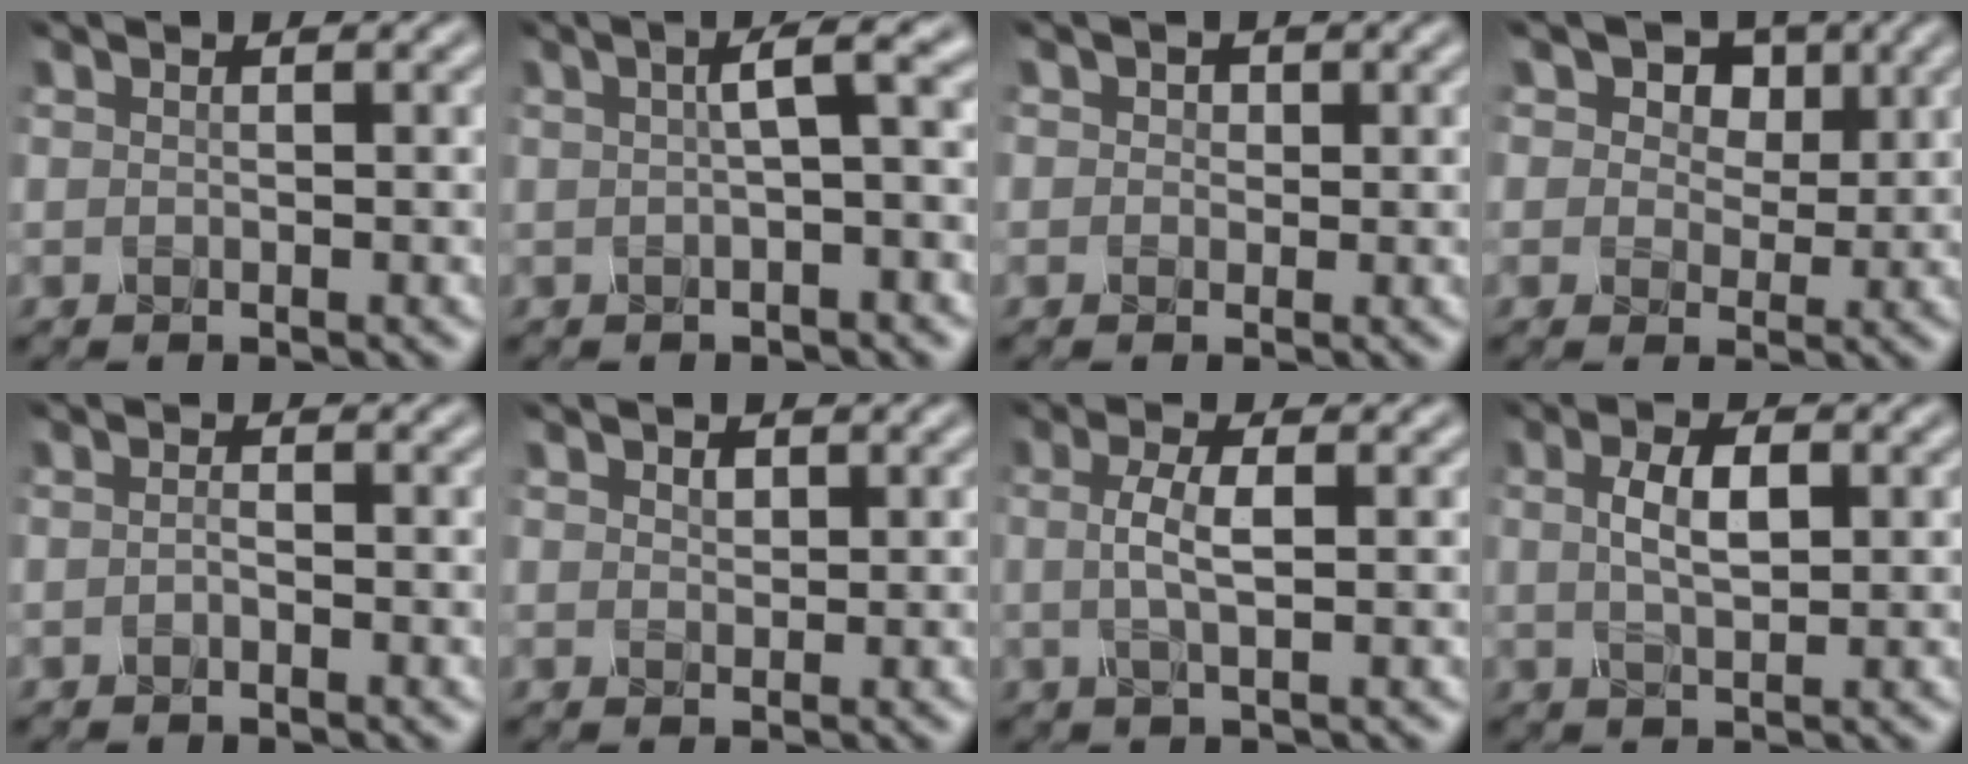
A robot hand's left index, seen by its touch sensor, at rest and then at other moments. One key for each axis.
{"total": 3.6, "fx": 0.5, "fy": 0.8, "fz": 3.4, "tx": -0.051, "ty": 0.018, "tz": 0.001}
{"total": 1.3, "fx": 0.3, "fy": 1.2, "fz": 0.4, "tx": -0.010, "ty": -0.001, "tz": 0.001}
{"total": 6.1, "fx": 2.7, "fy": 4.4, "fz": 3.1, "tx": -0.068, "ty": 0.003, "tz": 0.036}
{"total": 0.8, "fx": -0.7, "fy": 0.3, "fz": 0.3, "tx": -0.007, "ty": 0.001, "tz": -0.016}
{"total": 0.8, "fx": 0.4, "fy": 0.7, "fz": 0.4, "tx": -0.009, "ty": 0.000, "tz": 0.007}
{"total": 2.4, "fx": -0.3, "fy": 0.6, "fz": 2.3, "tx": -0.049, "ty": 0.006, "tz": -0.010}
{"total": 3.2, "fx": 0.2, "fy": 1.5, "fz": 2.9, "tx": -0.061, "ty": 0.003, "tz": 0.004}